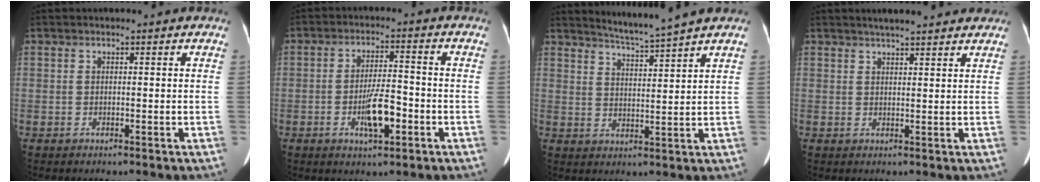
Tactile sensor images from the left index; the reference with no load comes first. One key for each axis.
{"total": 6.2, "fx": -2.6, "fy": 1.6, "fz": 5.4, "tx": -0.105, "ty": -0.003, "tz": -0.043}
{"total": 5.7, "fx": 5.2, "fy": -1.8, "fz": 1.6, "tx": -0.036, "ty": -0.011, "tz": 0.095}
{"total": 7.9, "fx": 6.8, "fy": 1.2, "fz": 3.8, "tx": -0.049, "ty": 0.025, "tz": 0.088}